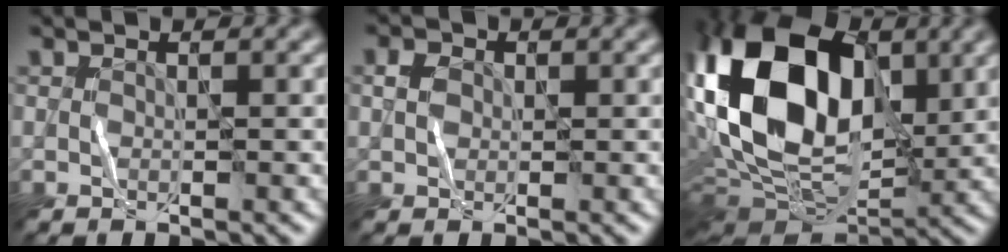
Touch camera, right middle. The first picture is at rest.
{"total": 1.5, "force": [0.1, 1.3, 0.7], "torque": [-0.014, 0.005, -0.002]}
{"total": 18.4, "force": [3.4, 11.6, 13.8], "torque": [-0.281, 0.029, 0.040]}